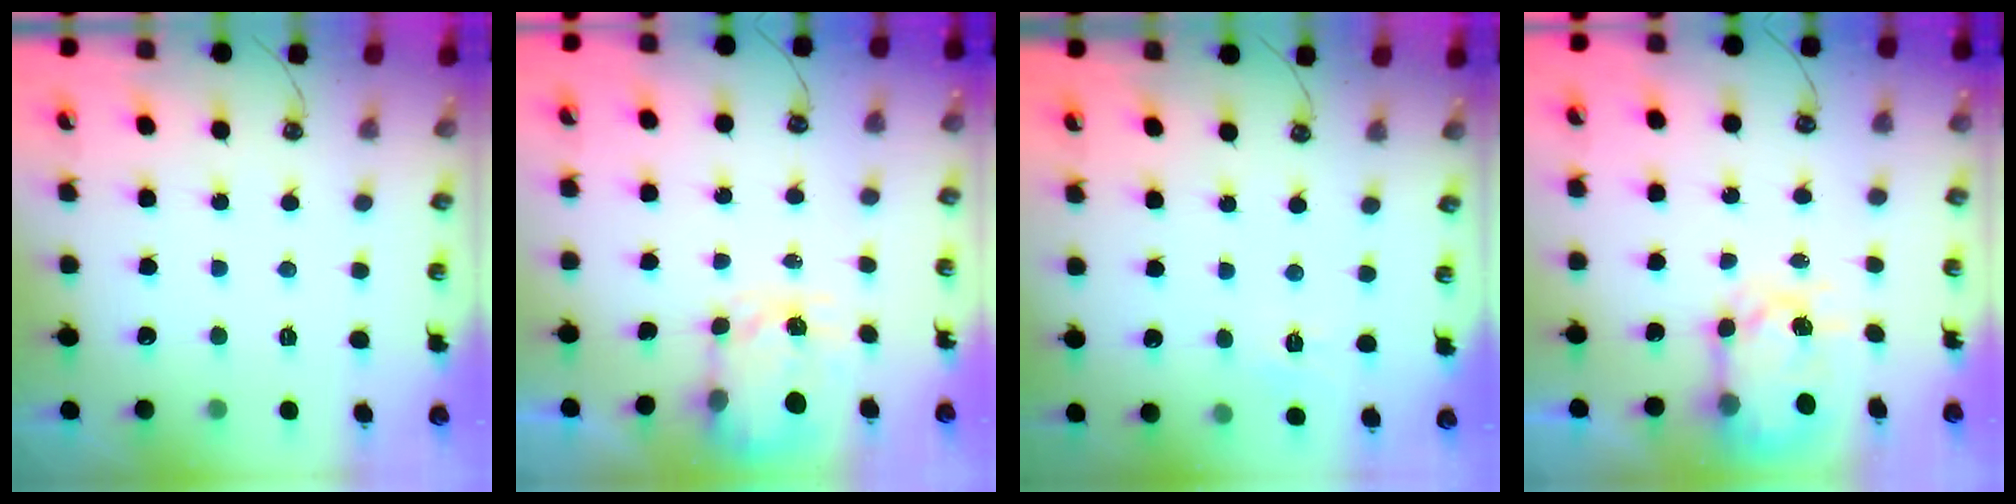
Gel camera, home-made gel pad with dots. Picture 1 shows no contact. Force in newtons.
{"total": 3.6, "press": 3.6, "slide": 0.5}
{"total": 2.5, "press": 2.5, "slide": 0.5}
{"total": 6.8, "press": 6.7, "slide": 0.6}